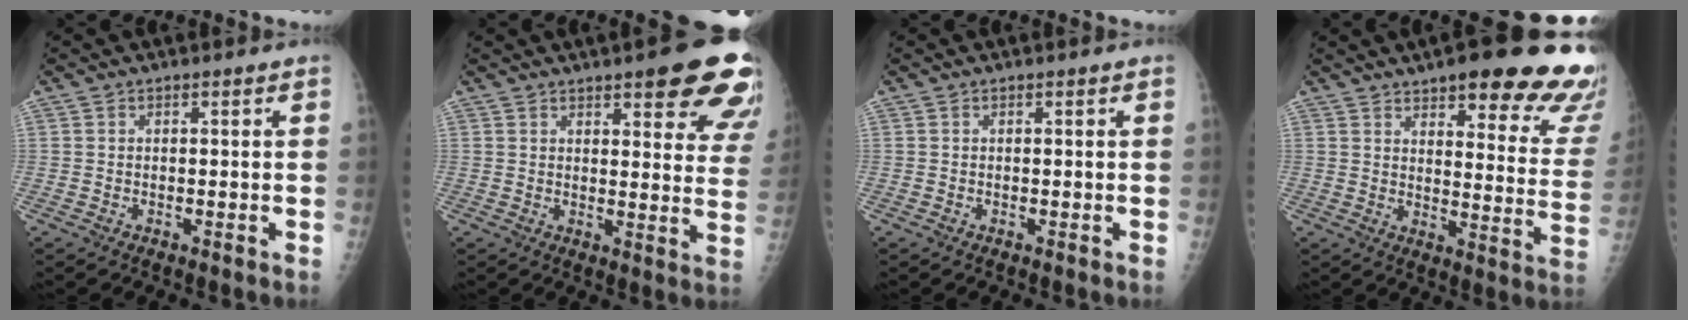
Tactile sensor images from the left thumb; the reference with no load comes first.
{"total": 16.3, "force": [10.1, 4.6, 12.0], "torque": [-0.113, -0.040, 0.110]}
{"total": 0.0}
{"total": 23.7, "force": [16.5, 6.3, 15.8], "torque": [-0.160, -0.076, 0.195]}